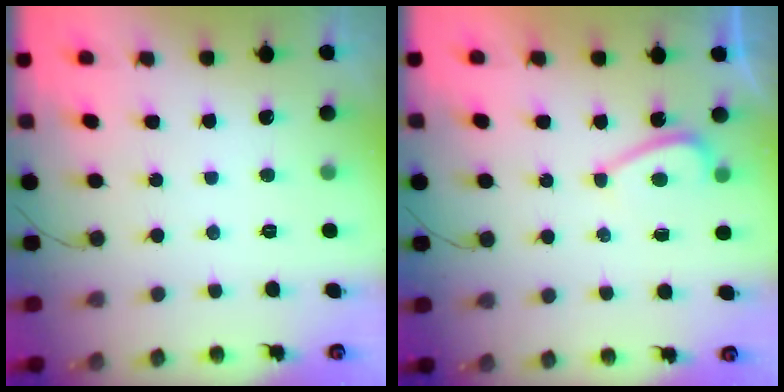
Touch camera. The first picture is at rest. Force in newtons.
{"total": 4.3, "press": 3.7, "slide": 2.2}